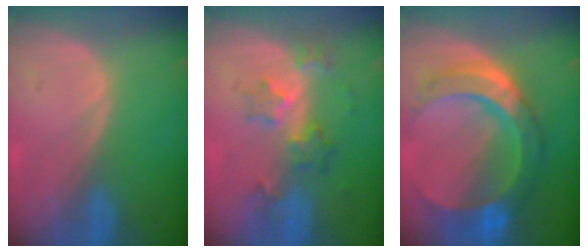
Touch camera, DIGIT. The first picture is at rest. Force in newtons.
{"total": 5.9, "press": 5.3, "slide": 2.7}
{"total": 11.0, "press": 11.0, "slide": 1.1}